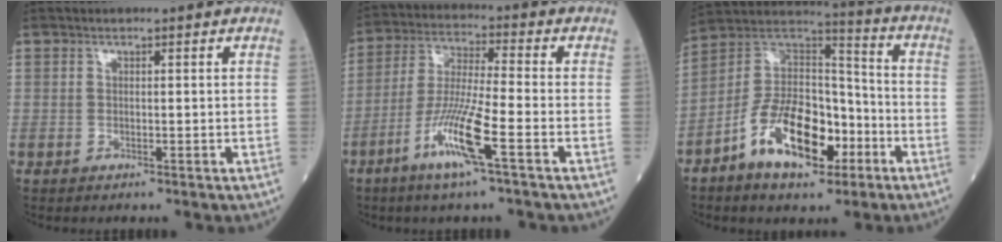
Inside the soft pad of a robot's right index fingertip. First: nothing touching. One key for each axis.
{"total": 10.7, "fx": -5.0, "fy": -0.2, "fz": 9.4, "tx": -0.190, "ty": -0.013, "tz": -0.101}
{"total": 15.2, "fx": -7.2, "fy": 7.1, "fz": 11.4, "tx": -0.221, "ty": 0.017, "tz": -0.125}